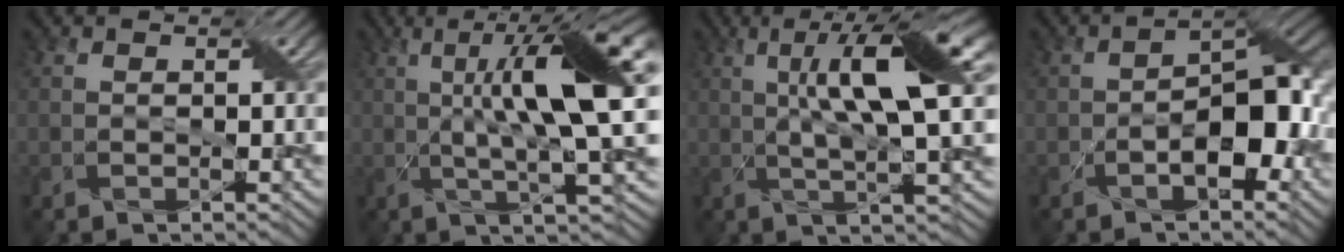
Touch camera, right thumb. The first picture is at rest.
{"total": 13.4, "force": [2.2, 3.0, 12.9], "torque": [-0.207, 0.006, 0.034]}
{"total": 11.0, "force": [2.6, 2.5, 10.4], "torque": [-0.174, 0.011, 0.041]}
{"total": 8.2, "force": [-2.5, 4.2, 6.6], "torque": [-0.097, 0.004, -0.040]}